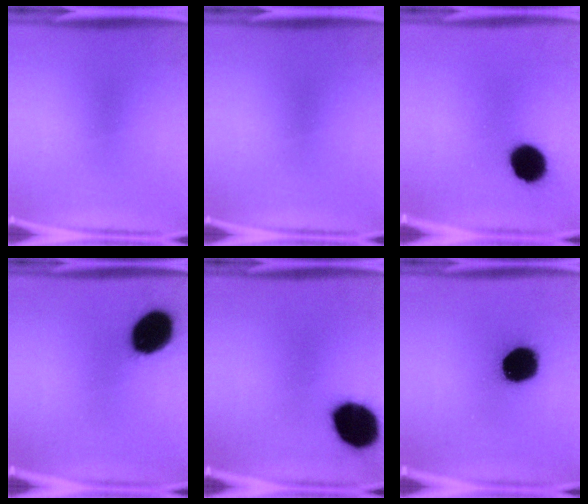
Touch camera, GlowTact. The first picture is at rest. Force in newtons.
{"total": 0.0}
{"total": 11.5}
{"total": 15.5}
{"total": 17.3}
{"total": 19.2}